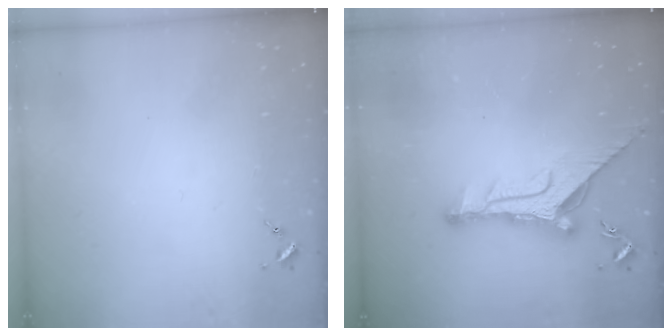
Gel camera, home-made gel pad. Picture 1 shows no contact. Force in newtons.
{"total": 13.8, "press": 13.8, "slide": 1.3}